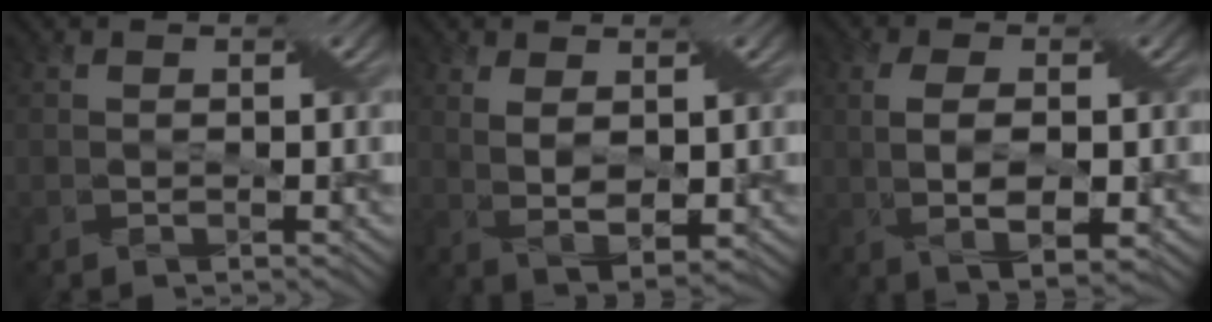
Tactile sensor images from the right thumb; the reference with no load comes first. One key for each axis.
{"total": 3.5, "fx": 1.5, "fy": 1.5, "fz": 2.8, "tx": -0.070, "ty": -0.004, "tz": 0.029}
{"total": 5.4, "fx": -0.2, "fy": 2.3, "fz": 4.8, "tx": -0.105, "ty": -0.007, "tz": 0.005}